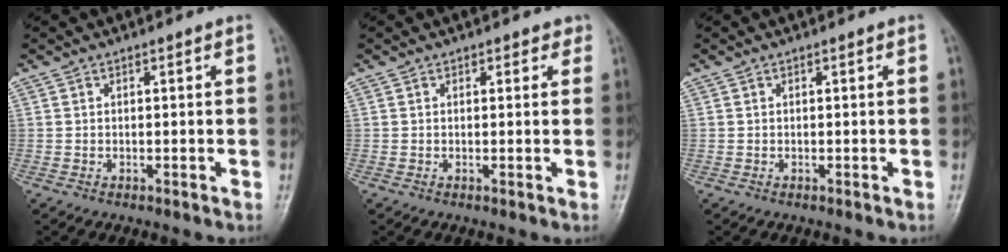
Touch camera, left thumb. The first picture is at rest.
{"total": 1.5, "force": [1.1, 0.9, 0.3], "torque": [0.015, -0.005, 0.007]}
{"total": 0.0}